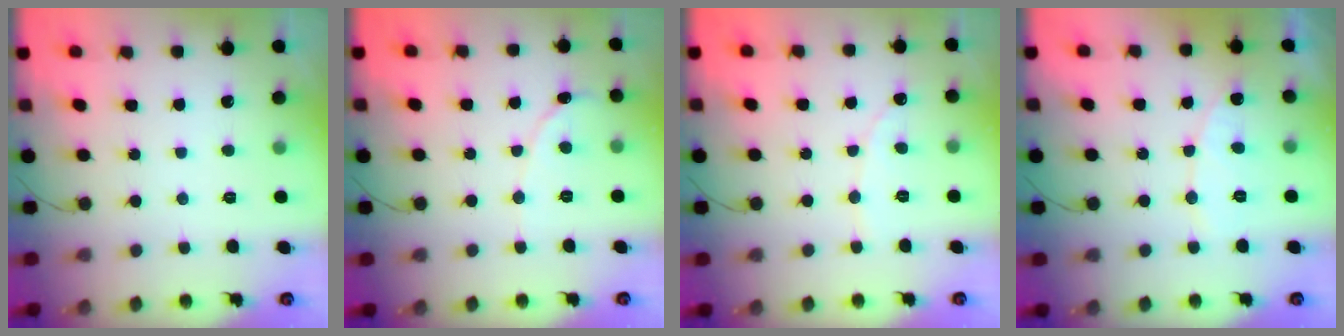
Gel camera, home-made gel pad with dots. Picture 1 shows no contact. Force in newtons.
{"total": 2.1, "press": 2.1, "slide": 0.2}
{"total": 1.7, "press": 1.6, "slide": 0.1}
{"total": 6.9, "press": 6.9, "slide": 0.6}